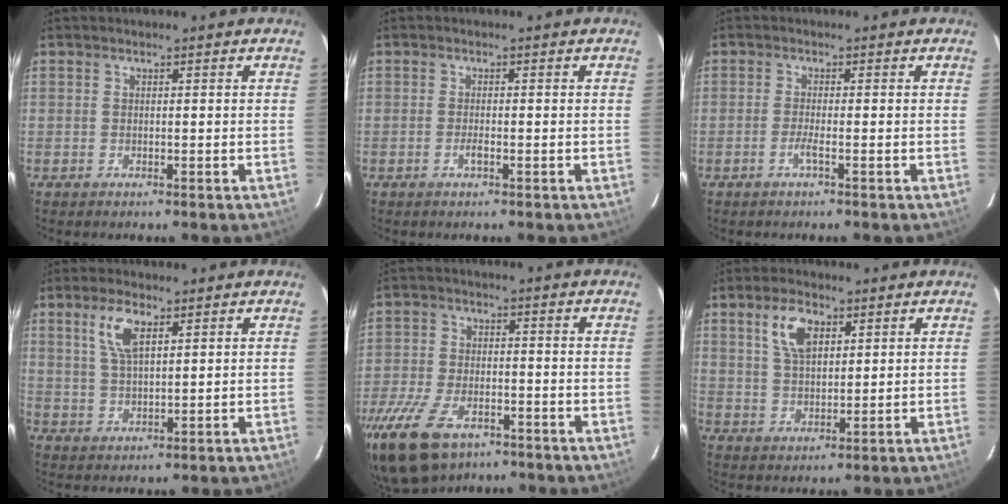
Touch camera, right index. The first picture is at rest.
{"total": 1.3, "force": [-0.6, 0.2, 1.1], "torque": [-0.022, -0.001, -0.011]}
{"total": 1.7, "force": [-0.9, -0.4, 1.4], "torque": [-0.030, -0.004, -0.018]}
{"total": 6.3, "force": [3.0, 2.5, 4.9], "torque": [-0.096, 0.007, 0.063]}
{"total": 15.2, "force": [-9.8, 7.9, 8.5], "torque": [-0.207, -0.024, -0.179]}
{"total": 7.0, "force": [3.3, 3.6, 5.0], "torque": [-0.096, 0.011, 0.065]}